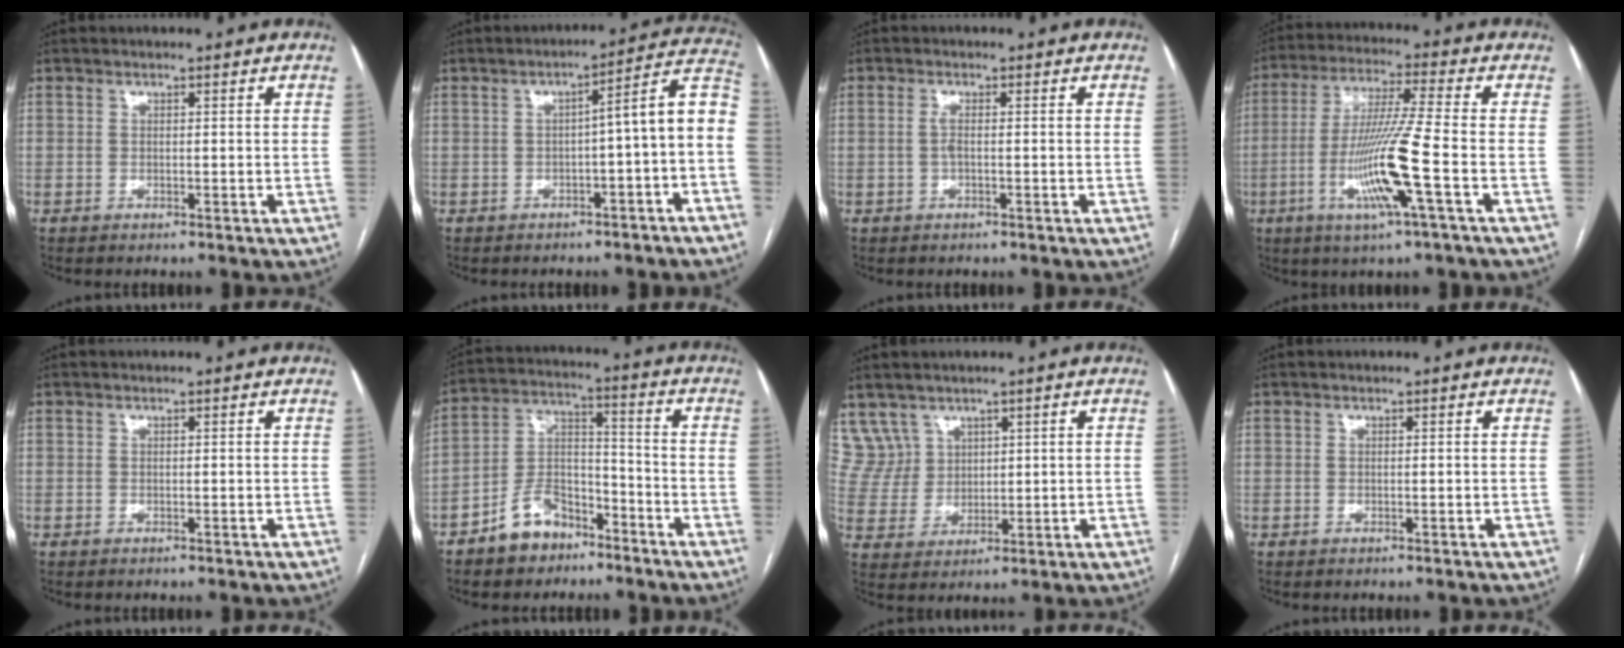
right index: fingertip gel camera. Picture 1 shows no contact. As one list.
[{"total": 9.4, "force": [-2.9, 1.0, 8.9], "torque": [-0.103, 0.039, -0.044]}, {"total": 1.4, "force": [-0.1, 0.2, 1.4], "torque": [-0.031, 0.001, -0.002]}, {"total": 12.4, "force": [-3.8, -1.1, 11.8], "torque": [-0.235, -0.014, -0.078]}, {"total": 0.0}, {"total": 9.2, "force": [-6.3, 5.2, 4.2], "torque": [-0.089, 0.020, -0.113]}, {"total": 5.9, "force": [4.0, 4.3, -0.2], "torque": [0.001, 0.017, 0.095]}, {"total": 0.0}]